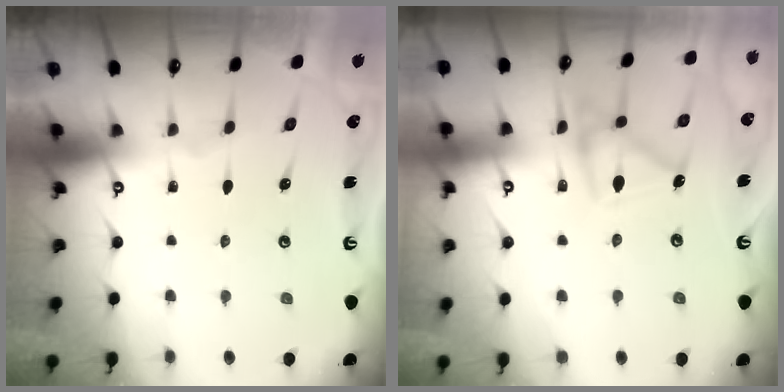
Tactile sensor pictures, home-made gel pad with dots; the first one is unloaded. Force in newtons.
{"total": 14.3, "press": 14.3, "slide": 0.2}